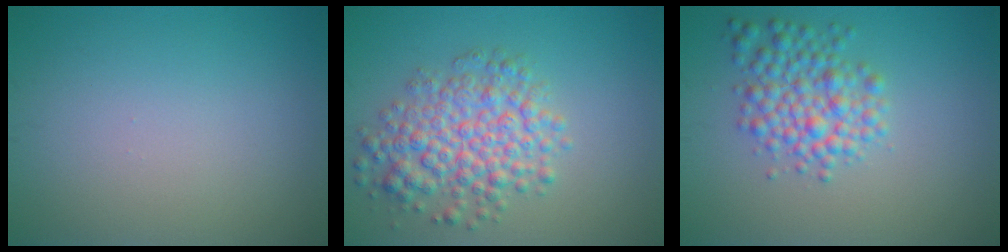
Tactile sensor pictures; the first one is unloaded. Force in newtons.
{"total": 5.6, "press": 5.6, "slide": 0.1}
{"total": 4.1, "press": 4.1, "slide": 0.1}